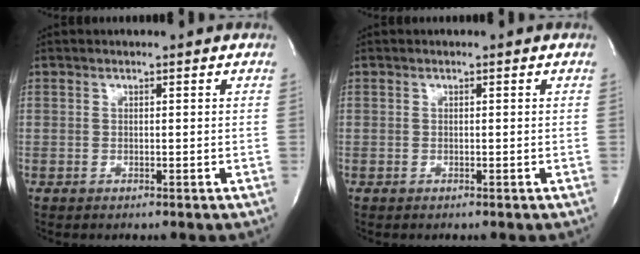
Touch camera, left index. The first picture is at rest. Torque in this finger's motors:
{"motor_torque": [0.00, 0.00, 0.00, 0.00]}